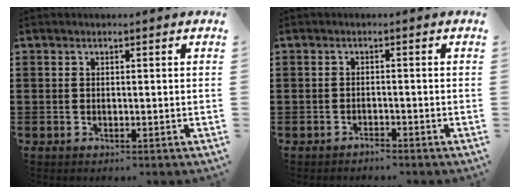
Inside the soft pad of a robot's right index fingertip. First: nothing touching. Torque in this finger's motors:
{"motor_torque": [1.18, 0.96, -1.05, -0.21]}